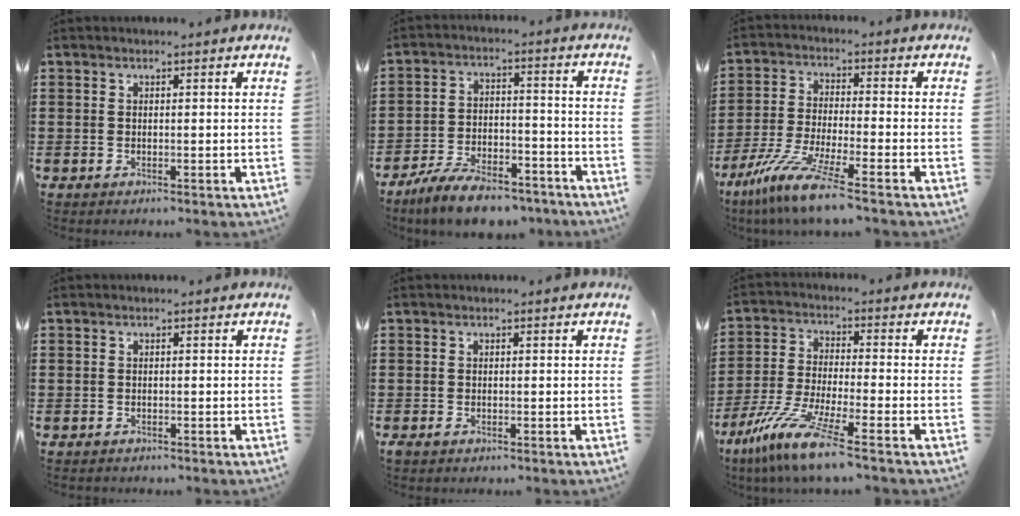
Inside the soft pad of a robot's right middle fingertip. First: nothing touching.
{"total": 8.6, "force": [-7.6, 1.8, 3.6], "torque": [-0.063, 0.019, -0.143]}
{"total": 9.0, "force": [-7.2, 0.0, 5.4], "torque": [-0.123, -0.015, -0.143]}
{"total": 0.6, "force": [-0.5, 0.2, -0.1], "torque": [0.001, 0.001, -0.012]}
{"total": 0.6, "force": [-0.4, 0.2, 0.3], "torque": [-0.008, -0.005, -0.007]}
{"total": 9.7, "force": [-7.4, 0.1, 6.3], "torque": [-0.145, -0.015, -0.149]}